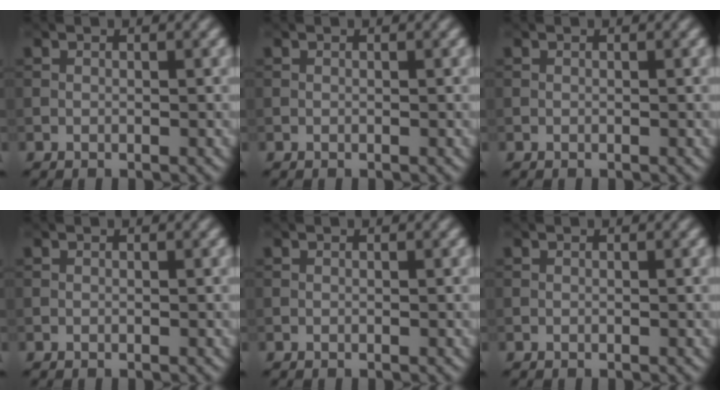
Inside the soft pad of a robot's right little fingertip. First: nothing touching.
{"total": 0.0}
{"total": 0.0}
{"total": 0.0}
{"total": 0.0}
{"total": 0.0}